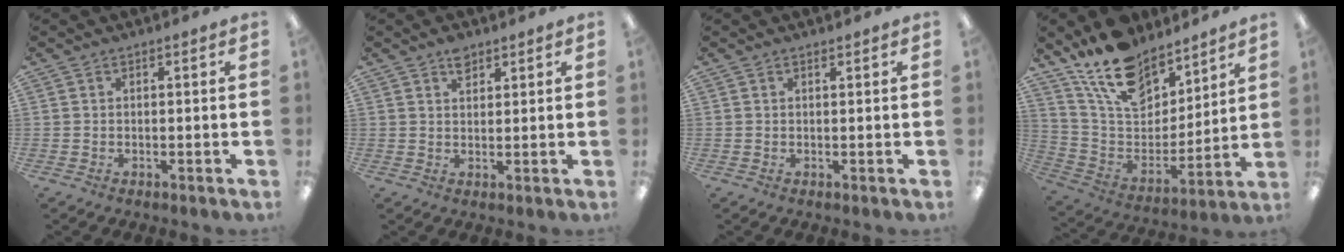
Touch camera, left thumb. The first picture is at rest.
{"total": 3.5, "force": [2.5, 2.0, 1.5], "torque": [-0.009, -0.009, 0.042]}
{"total": 0.7, "force": [0.6, 0.2, 0.1], "torque": [0.006, -0.003, 0.010]}
{"total": 17.7, "force": [14.0, 8.5, 6.8], "torque": [-0.149, -0.082, 0.260]}